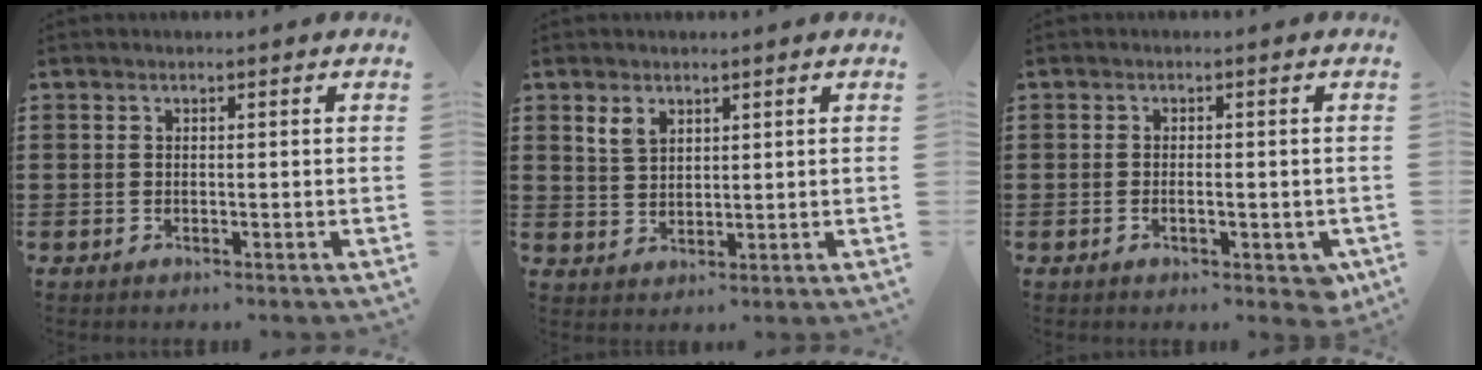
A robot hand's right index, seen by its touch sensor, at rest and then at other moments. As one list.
[{"total": 2.9, "force": [1.9, 1.8, 1.3], "torque": [-0.032, 0.005, 0.037]}, {"total": 2.5, "force": [-0.7, 1.1, 2.2], "torque": [-0.040, 0.002, -0.013]}]